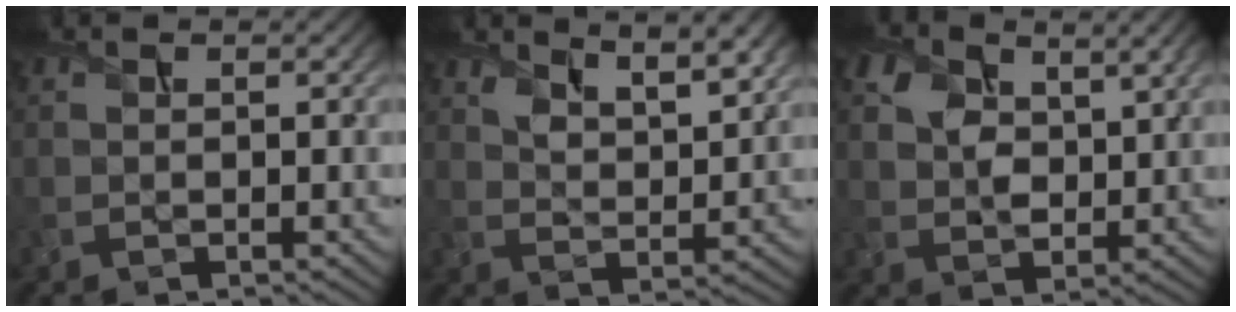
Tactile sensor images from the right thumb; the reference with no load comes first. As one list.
[{"total": 7.9, "force": [5.7, 2.6, 4.9], "torque": [-0.087, -0.007, 0.099]}, {"total": 6.6, "force": [3.1, 3.9, 4.4], "torque": [-0.100, 0.001, 0.058]}]